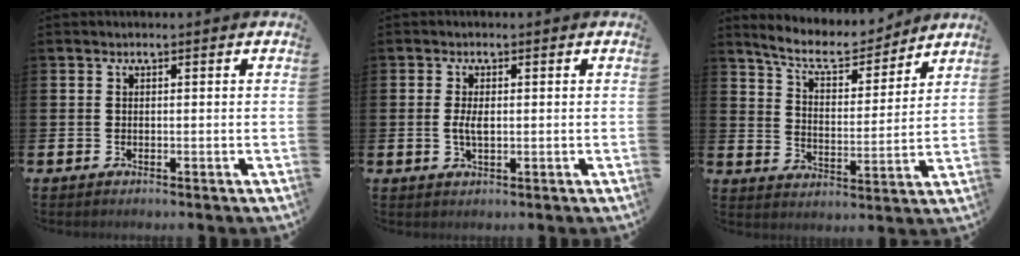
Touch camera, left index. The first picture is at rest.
{"total": 2.5, "force": [0.0, 1.1, 2.3], "torque": [-0.039, 0.001, -0.002]}
{"total": 8.2, "force": [7.6, 2.0, 2.3], "torque": [-0.072, -0.050, 0.132]}